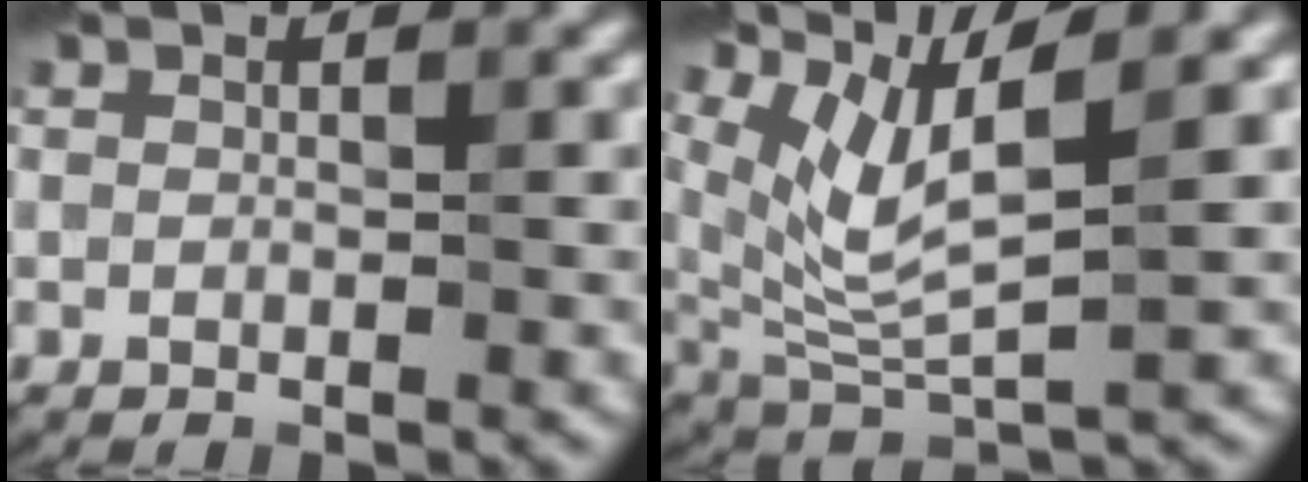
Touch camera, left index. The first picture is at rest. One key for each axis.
{"total": 6.4, "fx": 3.1, "fy": 1.6, "fz": 5.3, "tx": -0.119, "ty": -0.009, "tz": 0.068}